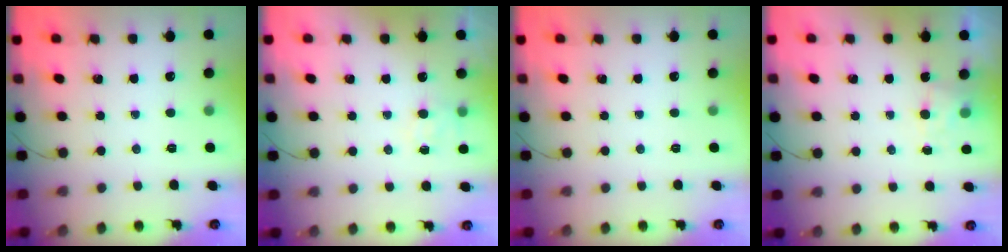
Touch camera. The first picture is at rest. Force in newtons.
{"total": 5.2, "press": 5.0, "slide": 1.4}
{"total": 0.0}
{"total": 4.0, "press": 3.8, "slide": 1.2}